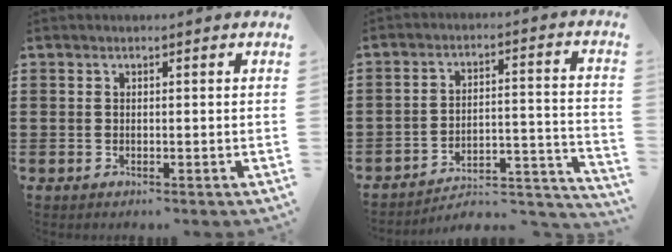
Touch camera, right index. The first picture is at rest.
{"total": 4.4, "force": [-4.2, 0.8, 1.1], "torque": [-0.022, -0.005, -0.089]}